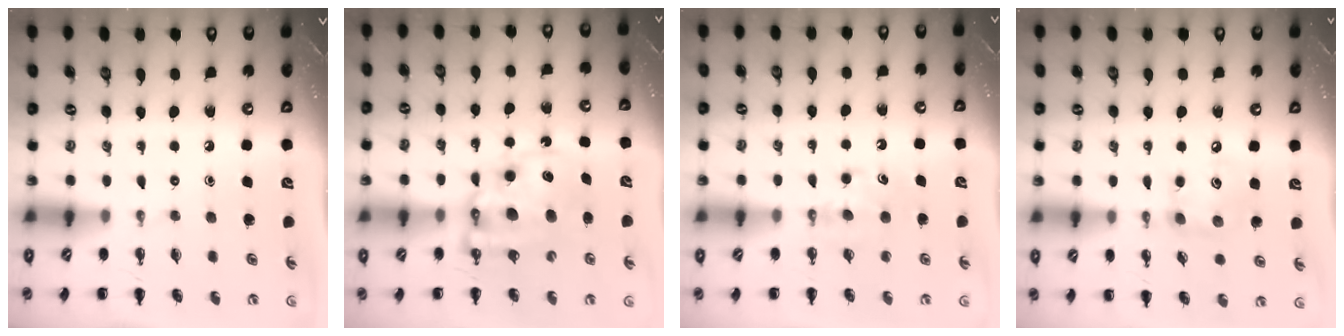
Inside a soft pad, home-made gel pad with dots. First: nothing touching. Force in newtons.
{"total": 12.4, "press": 12.1, "slide": 2.9}
{"total": 5.7, "press": 5.6, "slide": 1.5}
{"total": 7.0, "press": 7.0, "slide": 0.4}